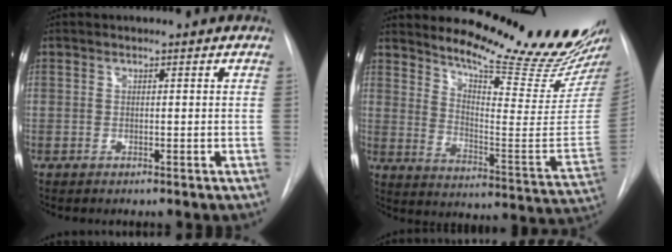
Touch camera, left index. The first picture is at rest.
{"total": 20.2, "force": [18.6, -0.6, 7.8], "torque": [-0.128, -0.126, 0.250]}